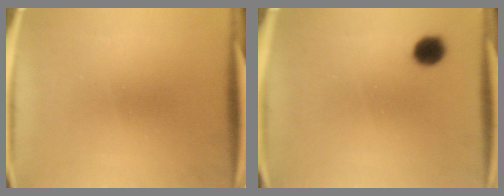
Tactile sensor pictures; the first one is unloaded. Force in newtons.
{"total": 4.4}